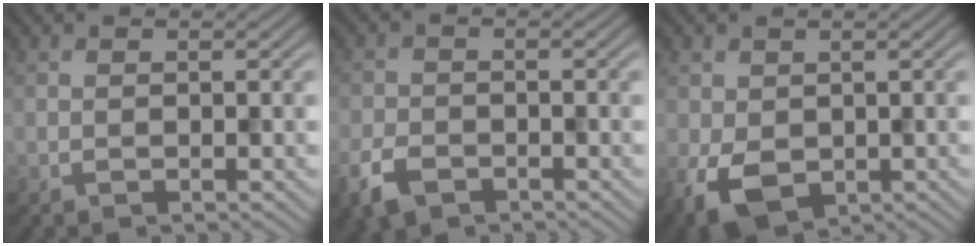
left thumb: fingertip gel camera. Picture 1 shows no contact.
{"total": 4.5, "force": [-2.9, 2.5, 2.4], "torque": [-0.059, -0.009, -0.066]}
{"total": 5.8, "force": [-1.3, 4.2, 3.8], "torque": [-0.095, -0.012, -0.026]}